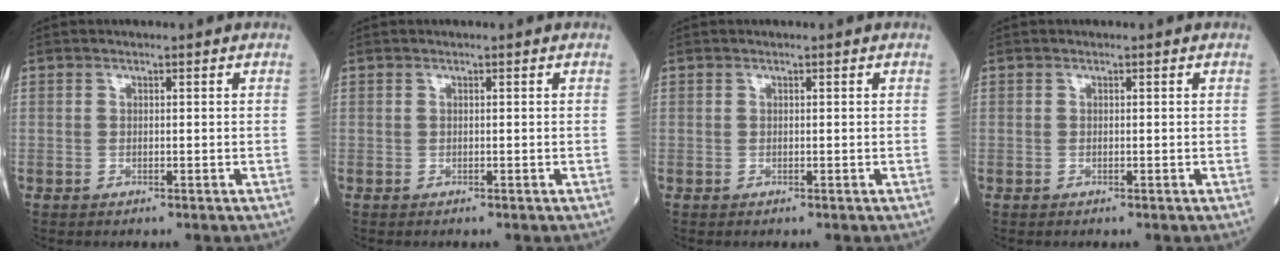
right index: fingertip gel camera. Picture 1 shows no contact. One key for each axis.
{"total": 0.0}
{"total": 0.0}
{"total": 0.0}